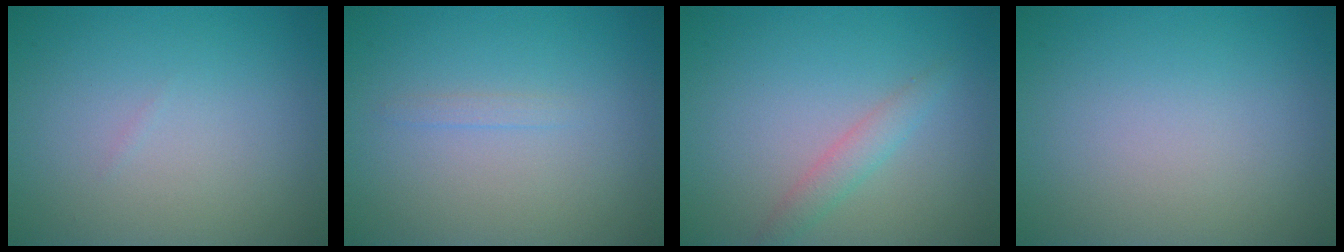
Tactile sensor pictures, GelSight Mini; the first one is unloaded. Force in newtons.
{"total": 0.6, "press": 0.6, "slide": 0.1}
{"total": 1.8, "press": 1.8, "slide": 0.0}
{"total": 0.0}